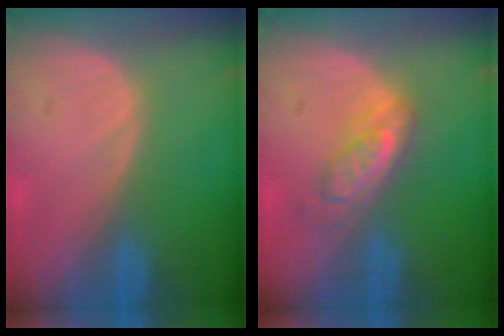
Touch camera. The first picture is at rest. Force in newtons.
{"total": 4.9, "press": 4.6, "slide": 1.9}